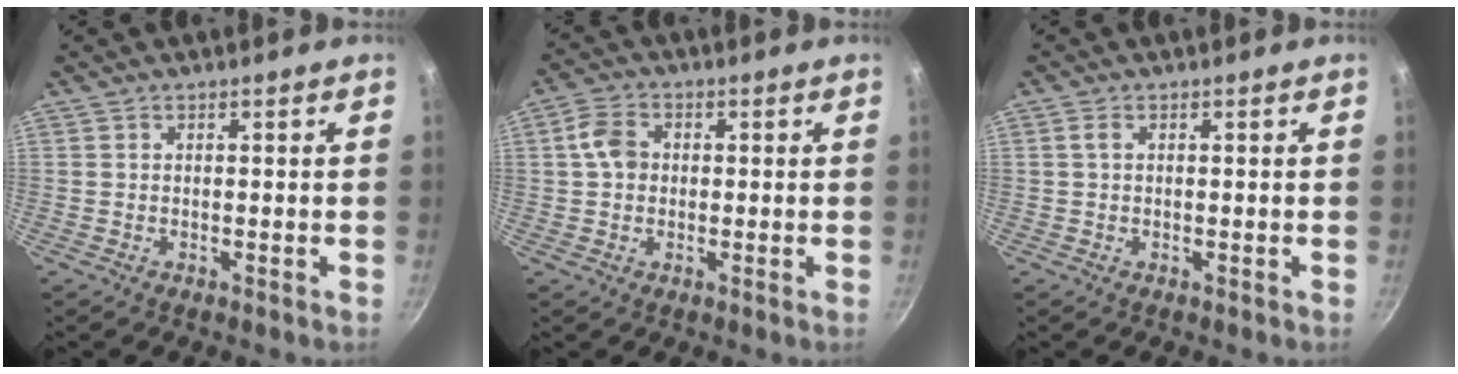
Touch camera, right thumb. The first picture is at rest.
{"total": 5.3, "force": [0.4, 4.1, 3.3], "torque": [-0.050, 0.012, -0.002]}
{"total": 1.1, "force": [0.2, 0.7, 0.9], "torque": [-0.017, 0.004, 0.004]}